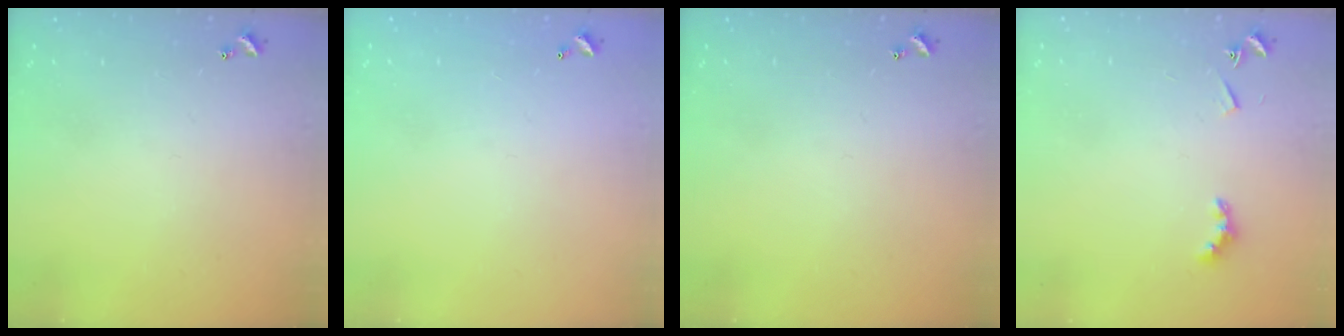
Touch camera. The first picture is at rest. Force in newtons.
{"total": 2.9, "press": 2.9, "slide": 0.1}
{"total": 0.0}
{"total": 4.0, "press": 3.9, "slide": 0.7}